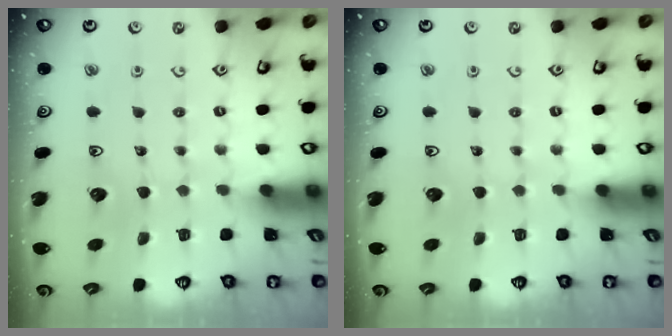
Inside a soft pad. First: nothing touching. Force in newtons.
{"total": 0.0}